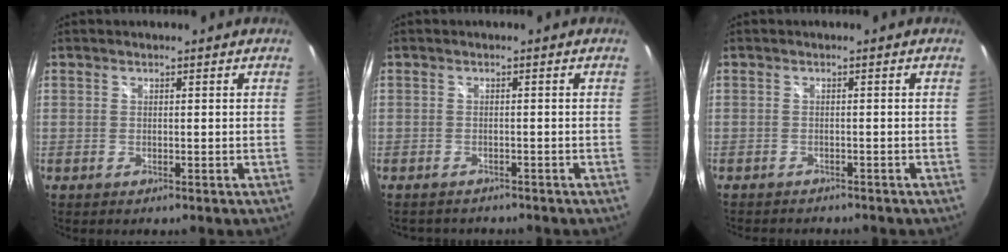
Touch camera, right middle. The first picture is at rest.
{"total": 3.3, "force": [-3.1, 1.1, 0.7], "torque": [-0.019, -0.009, -0.045]}
{"total": 3.8, "force": [-3.5, 0.9, 1.0], "torque": [-0.026, -0.011, -0.051]}